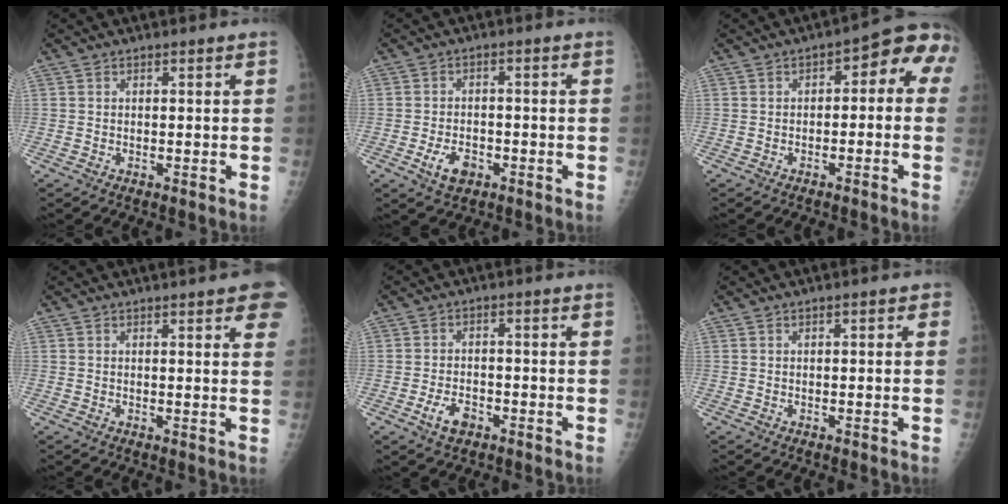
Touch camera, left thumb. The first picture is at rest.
{"total": 5.2, "force": [-2.4, 3.2, 3.3], "torque": [-0.053, 0.013, -0.038]}
{"total": 7.9, "force": [-0.7, 4.4, 6.5], "torque": [-0.049, 0.047, -0.020]}
{"total": 7.3, "force": [3.9, 1.7, 5.9], "torque": [-0.050, -0.002, 0.040]}
{"total": 4.6, "force": [-2.5, 2.6, 2.8], "torque": [-0.048, 0.016, -0.042]}
{"total": 1.6, "force": [0.5, 0.8, 1.3], "torque": [-0.012, 0.003, 0.002]}